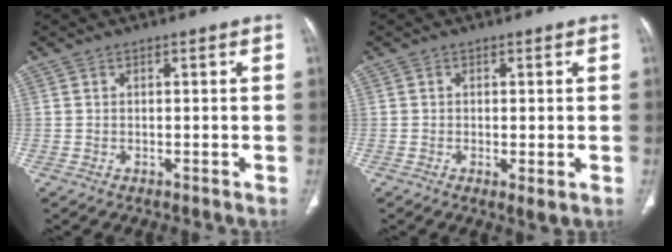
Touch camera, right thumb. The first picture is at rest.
{"total": 2.1, "force": [-0.4, 0.5, 2.0], "torque": [-0.041, -0.011, -0.006]}